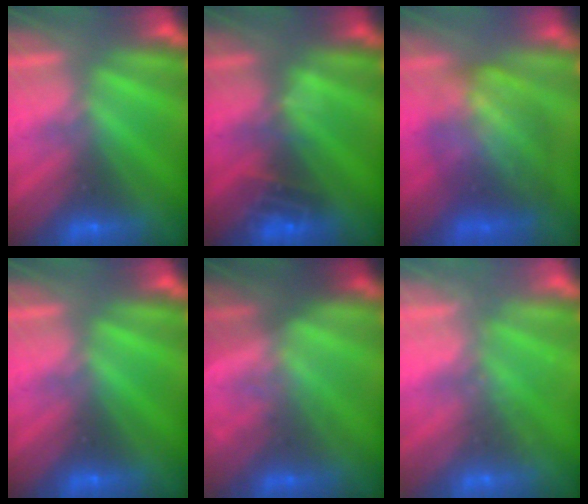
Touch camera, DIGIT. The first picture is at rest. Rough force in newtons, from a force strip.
{"total": 2.8}
{"total": 7.0}
{"total": 0.0}
{"total": 1.4}
{"total": 1.8}